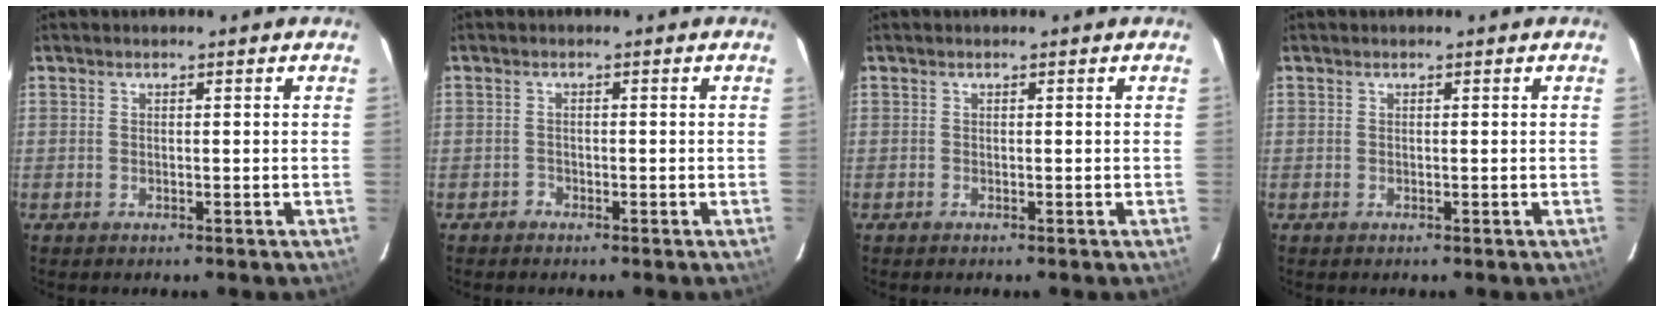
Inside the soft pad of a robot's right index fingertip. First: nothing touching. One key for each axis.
{"total": 1.0, "fx": -0.8, "fy": 0.5, "fz": -0.2, "tx": 0.002, "ty": 0.005, "tz": -0.016}
{"total": 0.0}
{"total": 0.0}